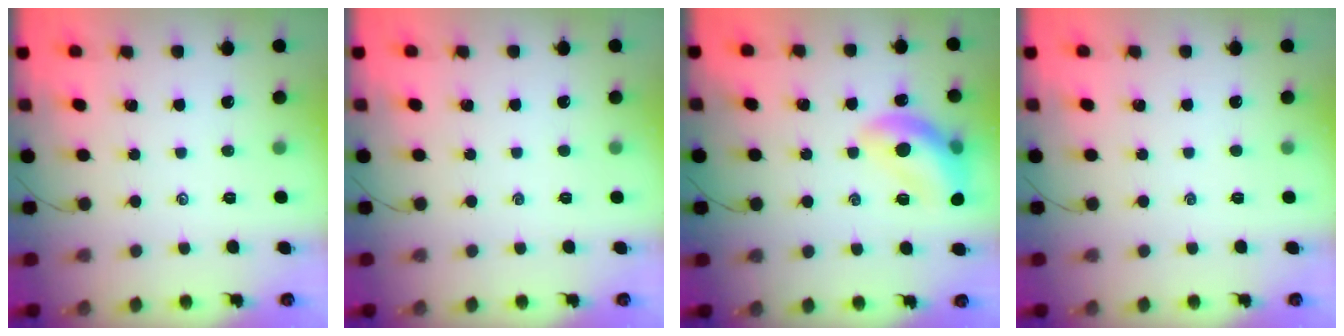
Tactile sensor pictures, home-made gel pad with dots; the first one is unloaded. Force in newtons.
{"total": 0.0}
{"total": 14.8, "press": 14.6, "slide": 2.2}
{"total": 0.0}